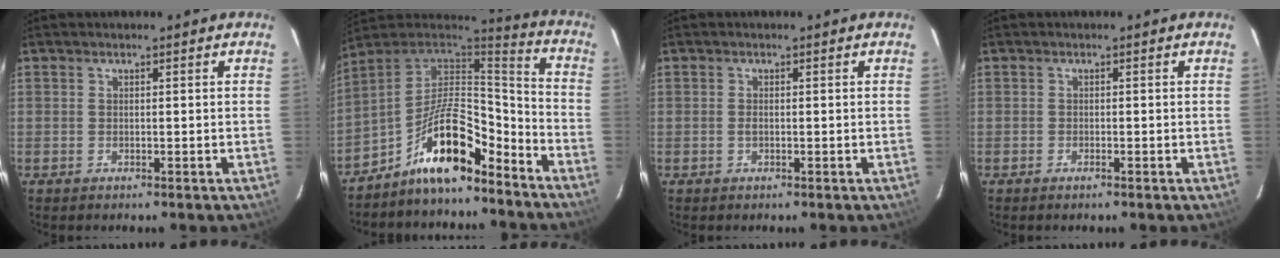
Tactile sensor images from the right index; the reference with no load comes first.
{"total": 14.6, "force": [-9.6, 4.8, 10.0], "torque": [-0.195, 0.018, -0.178]}
{"total": 0.6, "force": [-0.1, 0.3, 0.5], "torque": [-0.007, 0.003, -0.001]}
{"total": 0.6, "force": [-0.5, 0.1, 0.3], "torque": [-0.006, -0.001, -0.011]}